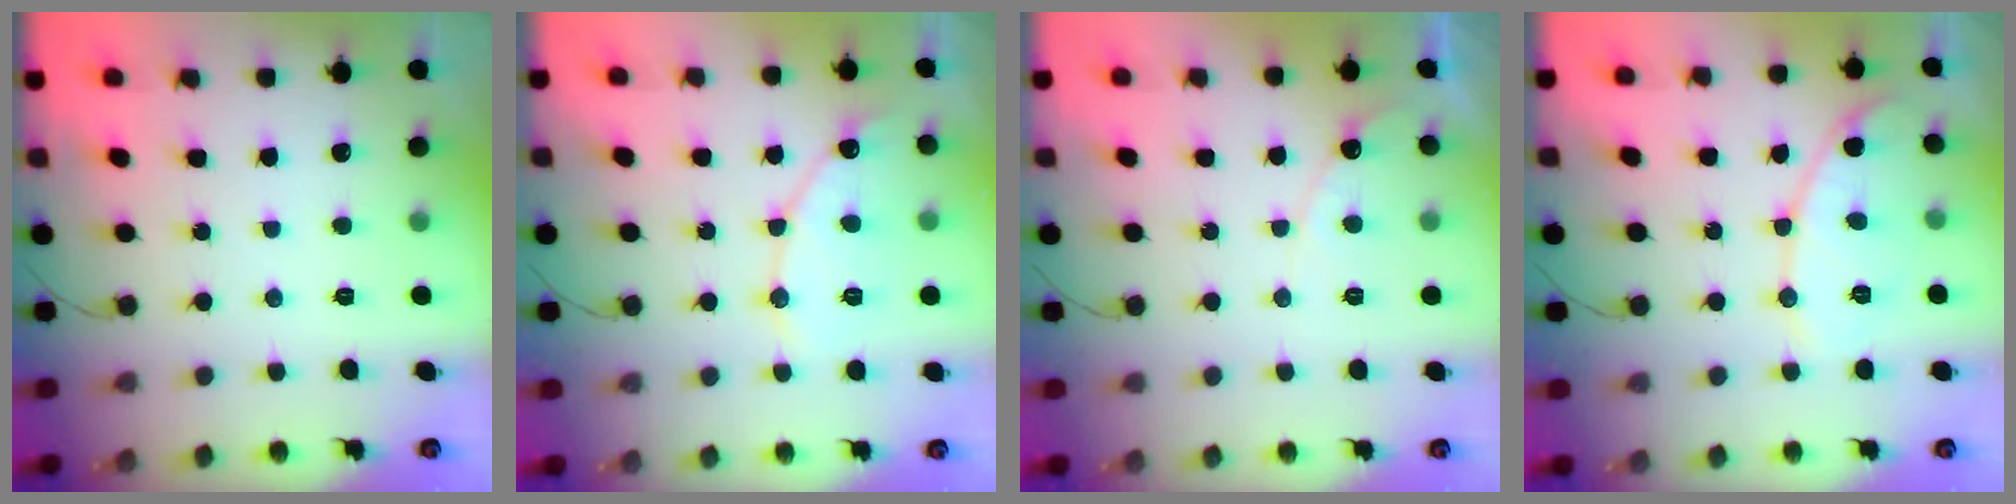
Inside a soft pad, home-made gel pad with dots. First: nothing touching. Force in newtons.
{"total": 9.9, "press": 9.9, "slide": 0.8}
{"total": 6.6, "press": 6.6, "slide": 0.5}
{"total": 9.7, "press": 9.7, "slide": 0.4}